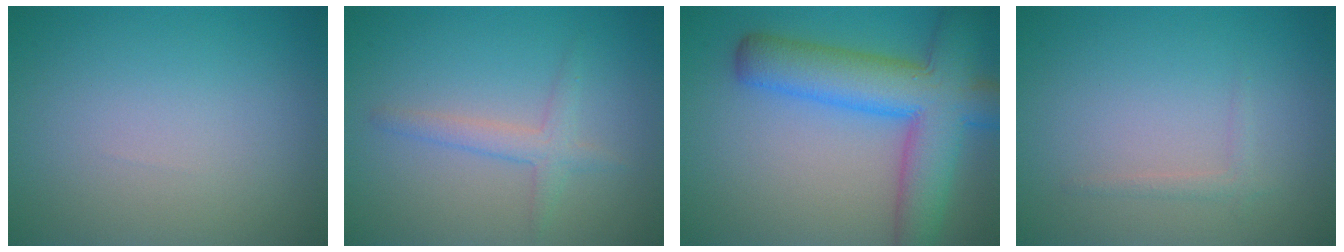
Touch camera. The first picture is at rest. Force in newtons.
{"total": 2.0, "press": 2.0, "slide": 0.1}
{"total": 9.7, "press": 9.7, "slide": 0.3}
{"total": 0.9, "press": 0.9, "slide": 0.0}